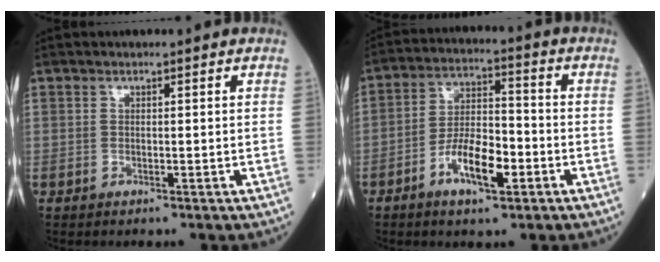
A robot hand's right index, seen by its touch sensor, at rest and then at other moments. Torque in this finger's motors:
{"motor_torque": [0.32, -0.17, 0.20, 0.09]}